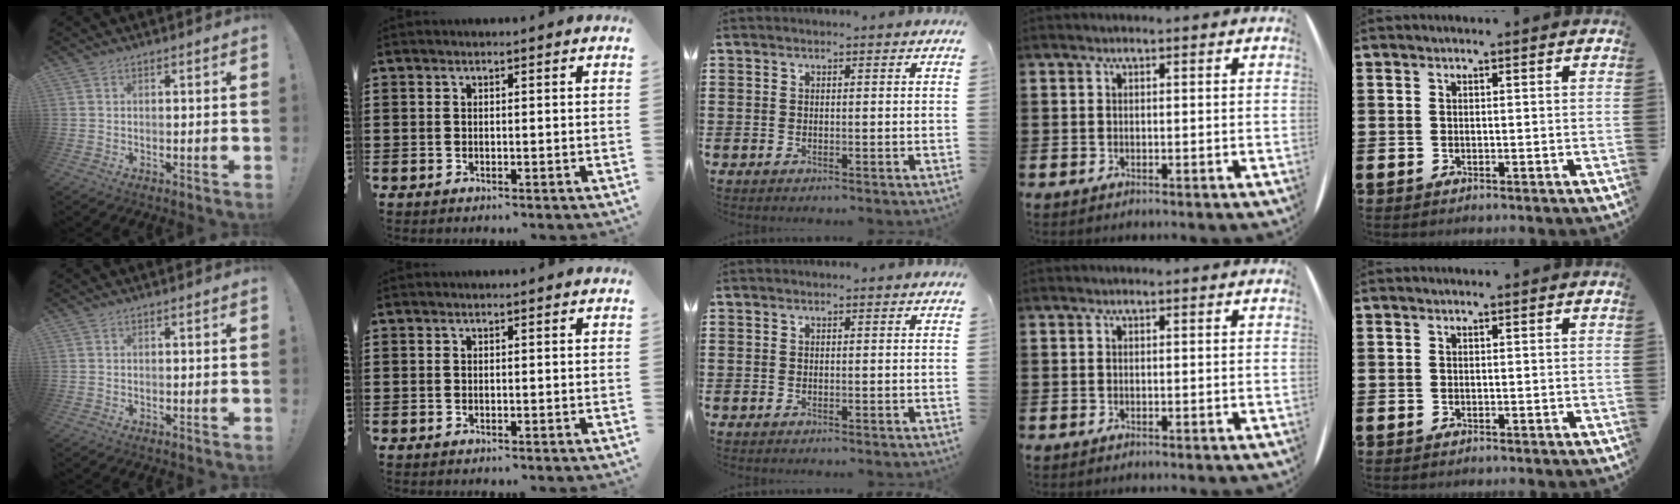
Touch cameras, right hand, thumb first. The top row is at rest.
{}